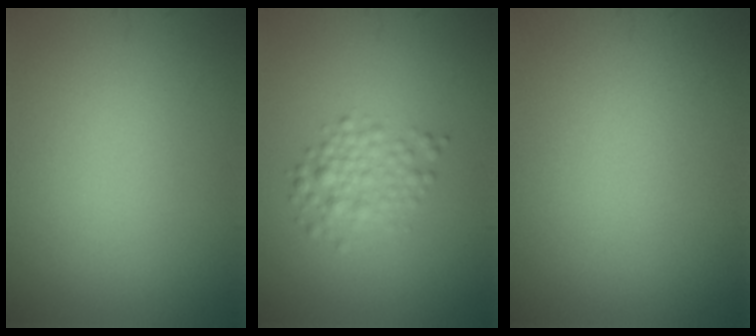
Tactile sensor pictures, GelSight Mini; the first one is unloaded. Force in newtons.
{"total": 2.6, "press": 2.5, "slide": 0.0}
{"total": 0.0}